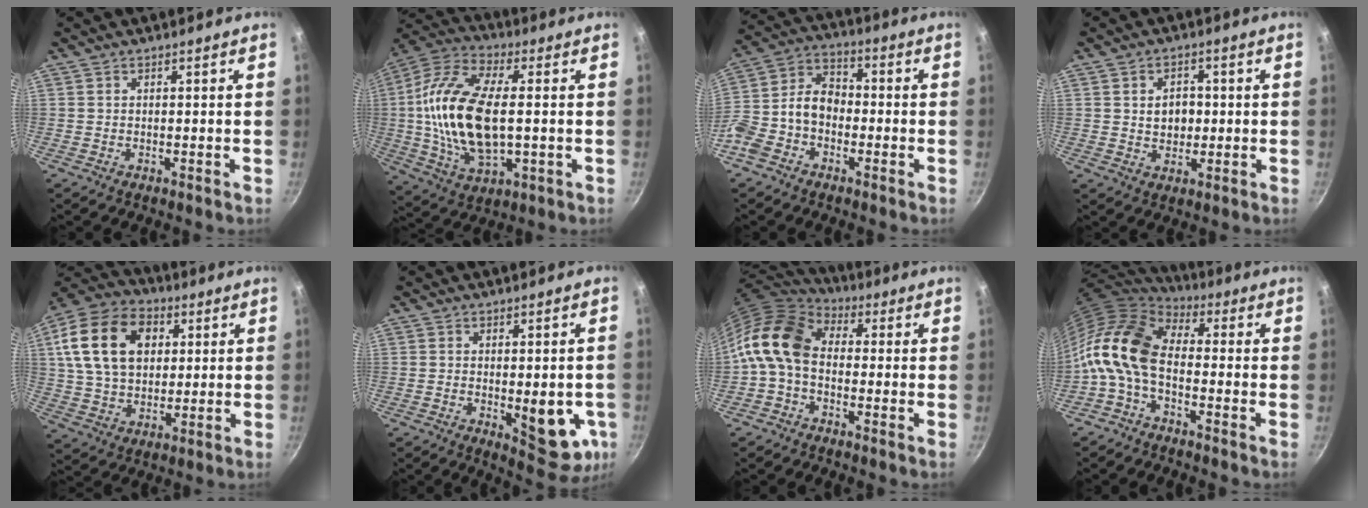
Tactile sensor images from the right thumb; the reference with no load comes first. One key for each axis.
{"total": 20.8, "fx": 0.3, "fy": 10.3, "fz": 18.1, "tx": -0.362, "ty": 0.014, "tz": -0.002}
{"total": 11.8, "fx": -2.7, "fy": 8.5, "fz": 7.7, "tx": -0.131, "ty": 0.053, "tz": -0.067}
{"total": 5.3, "fx": 0.5, "fy": 4.2, "fz": 3.3, "tx": -0.030, "ty": 0.000, "tz": 0.008}
{"total": 19.3, "fx": 5.1, "fy": 13.7, "fz": 12.7, "tx": -0.212, "ty": 0.009, "tz": 0.084}
{"total": 11.4, "fx": -2.1, "fy": 4.7, "fz": 10.2, "tx": -0.099, "ty": -0.011, "tz": -0.019}
{"total": 13.3, "fx": -0.6, "fy": 9.4, "fz": 9.4, "tx": -0.173, "ty": 0.034, "tz": -0.034}
{"total": 13.1, "fx": -2.2, "fy": 7.6, "fz": 10.4, "tx": -0.196, "ty": 0.031, "tz": -0.063}